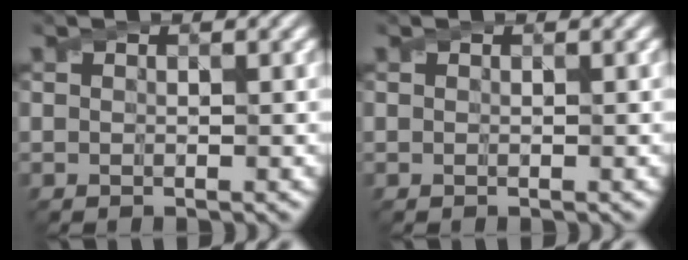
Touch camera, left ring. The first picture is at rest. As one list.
[{"total": 0.0}]